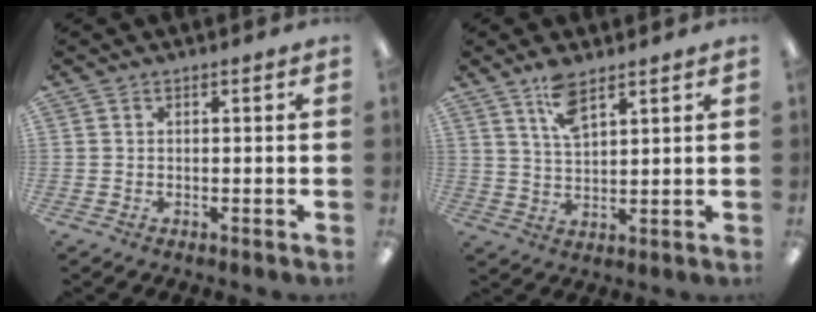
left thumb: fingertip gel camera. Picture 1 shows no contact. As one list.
[{"total": 7.3, "force": [5.0, 2.5, 4.6], "torque": [-0.087, -0.019, 0.088]}]